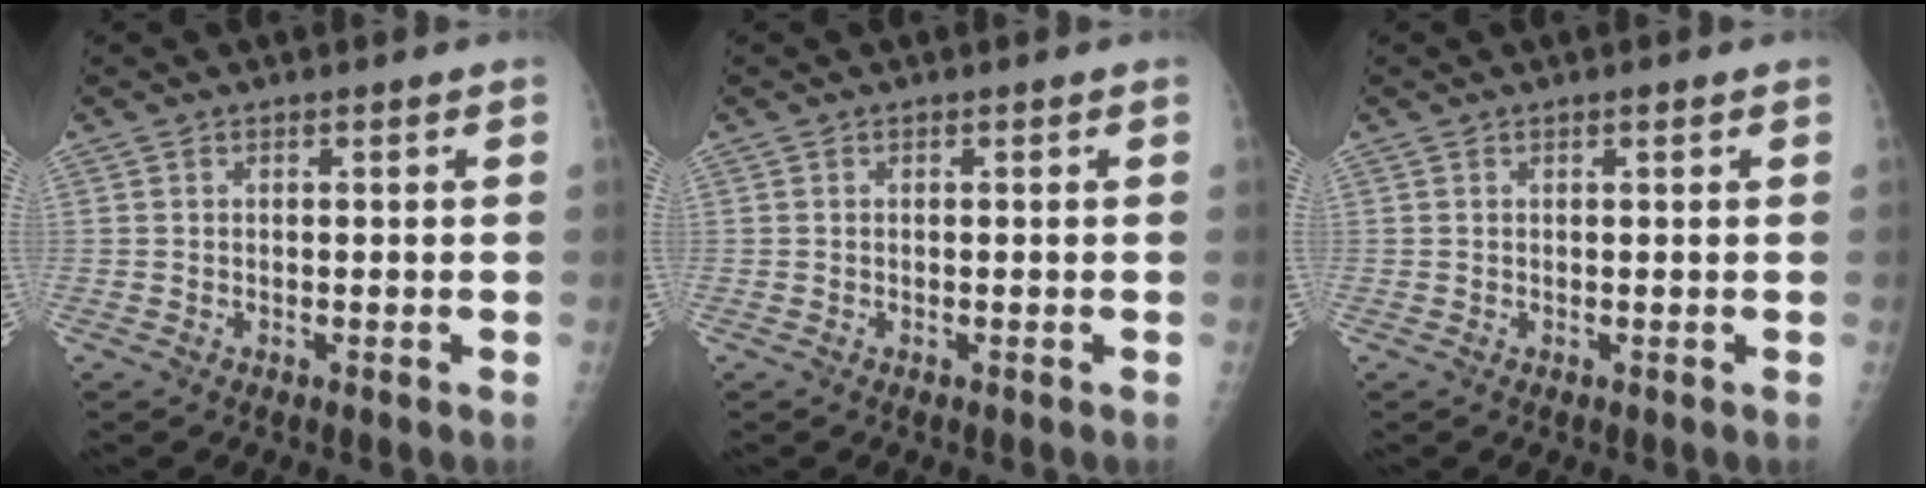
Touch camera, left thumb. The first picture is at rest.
{"total": 0.0}
{"total": 0.6, "force": [0.4, 0.1, 0.5], "torque": [-0.007, 0.000, 0.005]}